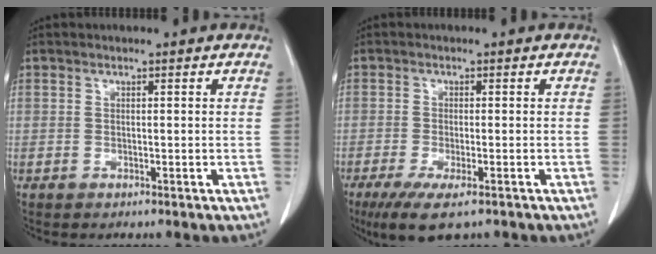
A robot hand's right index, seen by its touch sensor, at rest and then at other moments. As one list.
[{"total": 7.0, "force": [-4.6, 1.5, 5.0], "torque": [-0.083, -0.019, -0.072]}]